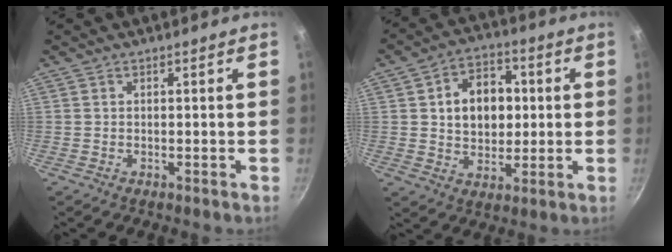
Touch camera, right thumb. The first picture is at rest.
{"total": 12.1, "force": [1.7, 8.9, 8.0], "torque": [-0.087, 0.006, 0.026]}